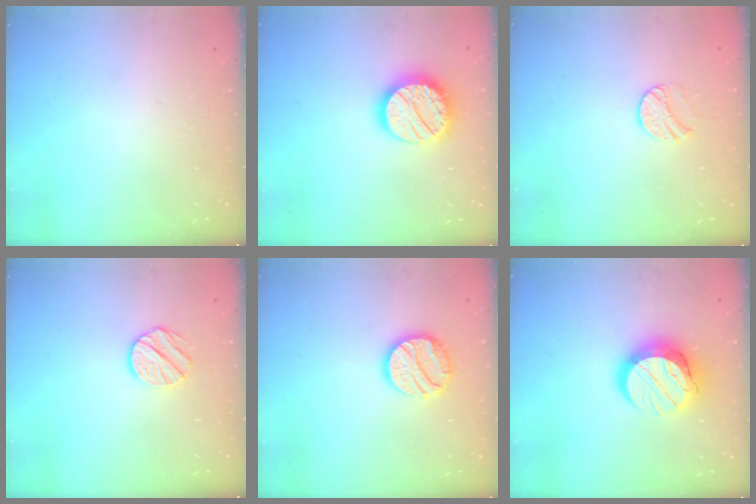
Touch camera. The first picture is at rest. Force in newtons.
{"total": 17.3, "press": 17.2, "slide": 1.2}
{"total": 8.6, "press": 8.5, "slide": 0.9}
{"total": 8.2, "press": 8.1, "slide": 0.3}
{"total": 13.7, "press": 13.6, "slide": 1.0}
{"total": 13.9, "press": 13.8, "slide": 1.2}